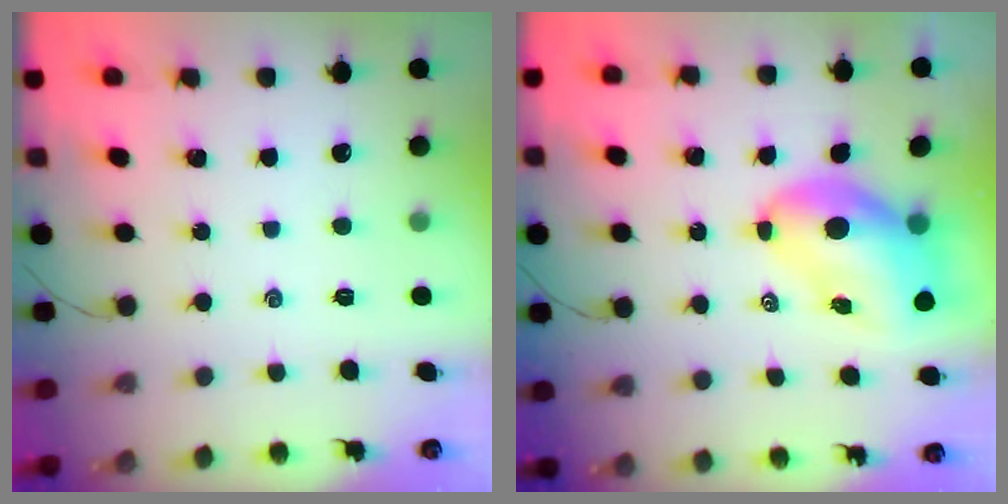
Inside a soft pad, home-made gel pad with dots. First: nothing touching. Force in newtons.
{"total": 10.3, "press": 9.8, "slide": 2.9}